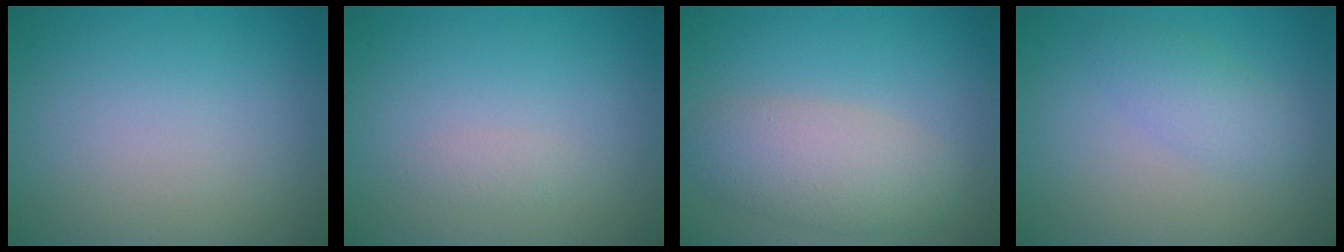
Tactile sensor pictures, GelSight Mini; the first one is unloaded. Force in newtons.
{"total": 0.8, "press": 0.8, "slide": 0.0}
{"total": 4.6, "press": 4.6, "slide": 0.3}
{"total": 2.2, "press": 2.2, "slide": 0.1}